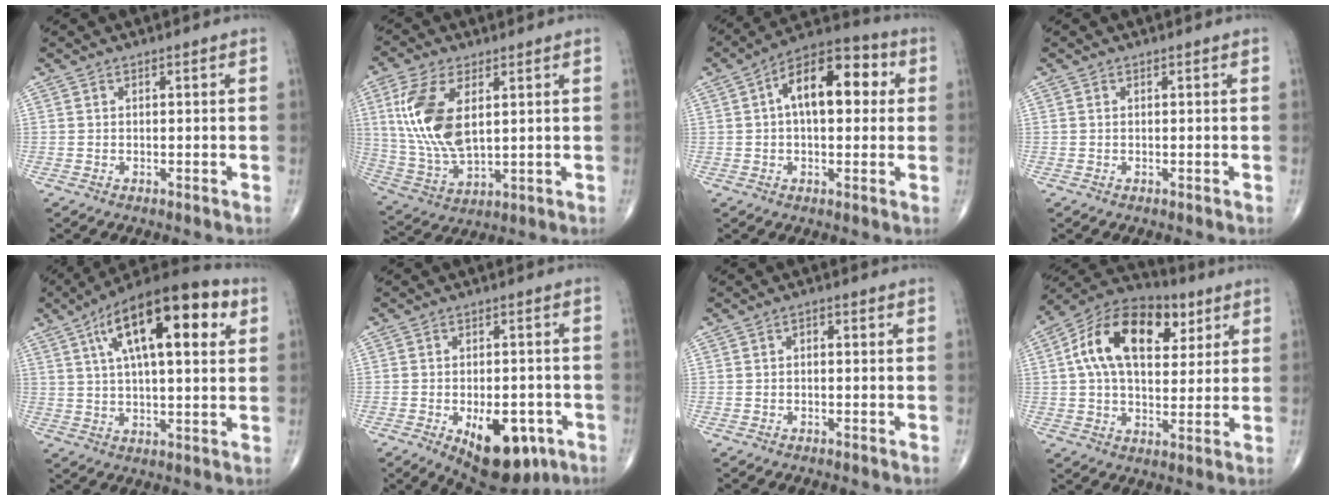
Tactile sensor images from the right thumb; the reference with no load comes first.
{"total": 14.4, "force": [3.6, 7.2, 12.0], "torque": [-0.254, -0.013, 0.080]}
{"total": 14.4, "force": [2.7, 7.5, 11.9], "torque": [-0.166, 0.032, 0.032]}
{"total": 0.0}
{"total": 21.0, "force": [7.8, 7.8, 17.8], "torque": [-0.279, 0.007, 0.118]}
{"total": 14.1, "force": [-6.0, 7.4, 10.4], "torque": [-0.125, 0.010, -0.071]}
{"total": 1.1, "force": [0.0, 0.7, 0.9], "torque": [-0.009, 0.006, -0.006]}
{"total": 19.4, "force": [6.2, 11.6, 14.3], "torque": [-0.216, 0.006, 0.093]}